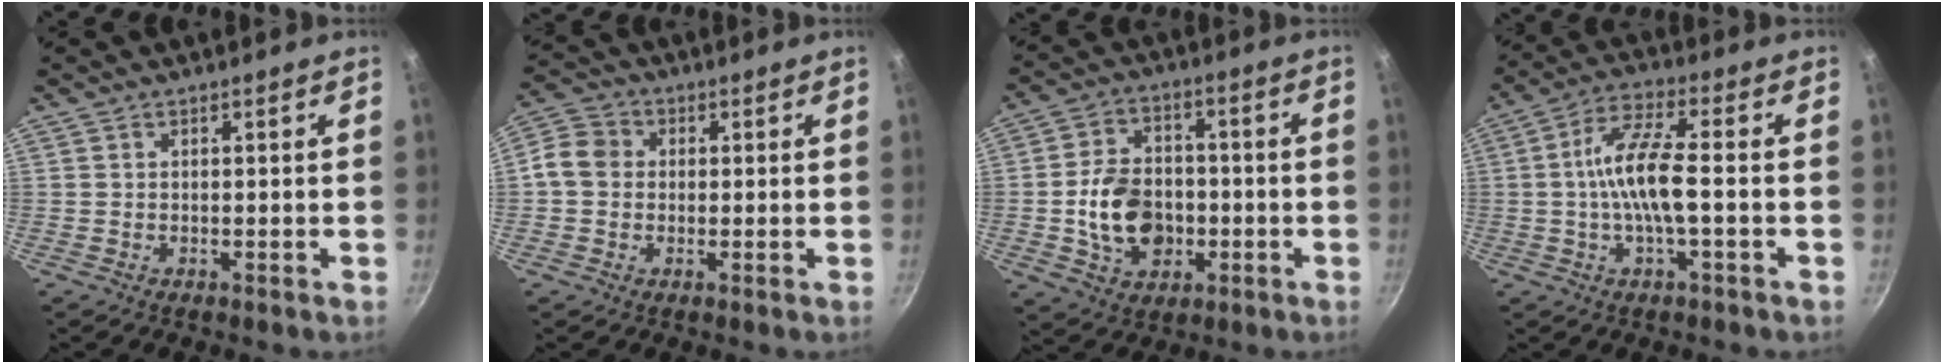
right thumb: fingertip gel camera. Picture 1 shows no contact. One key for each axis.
{"total": 6.2, "fx": 0.1, "fy": 5.4, "fz": 3.0, "tx": -0.037, "ty": 0.013, "tz": -0.019}
{"total": 12.7, "fx": -2.1, "fy": 9.4, "fz": 8.2, "tx": -0.120, "ty": 0.021, "tz": -0.033}
{"total": 10.2, "fx": -1.2, "fy": 2.6, "fz": 9.8, "tx": -0.187, "ty": 0.027, "tz": -0.034}